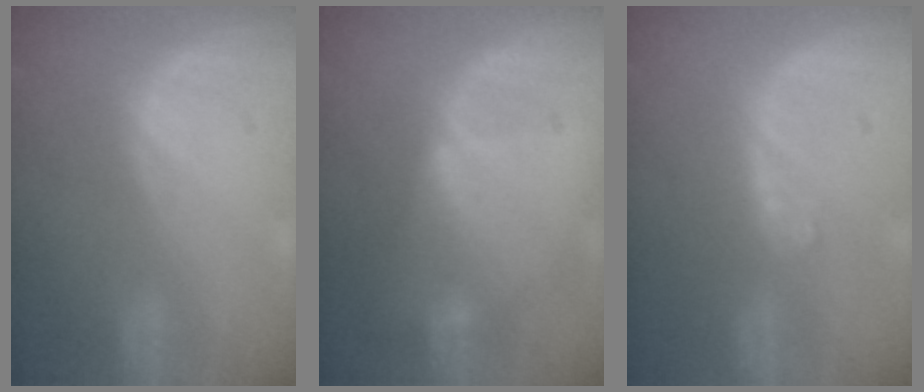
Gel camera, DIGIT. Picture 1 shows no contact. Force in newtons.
{"total": 4.0, "press": 4.0, "slide": 0.4}
{"total": 2.4, "press": 2.0, "slide": 1.3}